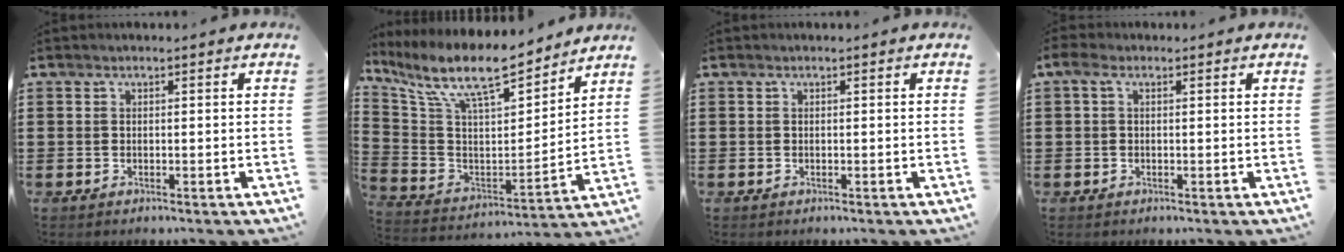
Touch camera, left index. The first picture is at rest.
{"total": 12.2, "force": [9.7, 2.8, 6.7], "torque": [-0.160, -0.055, 0.166]}
{"total": 0.0}
{"total": 1.3, "force": [-0.2, 0.6, 1.1], "torque": [-0.024, 0.004, -0.006]}